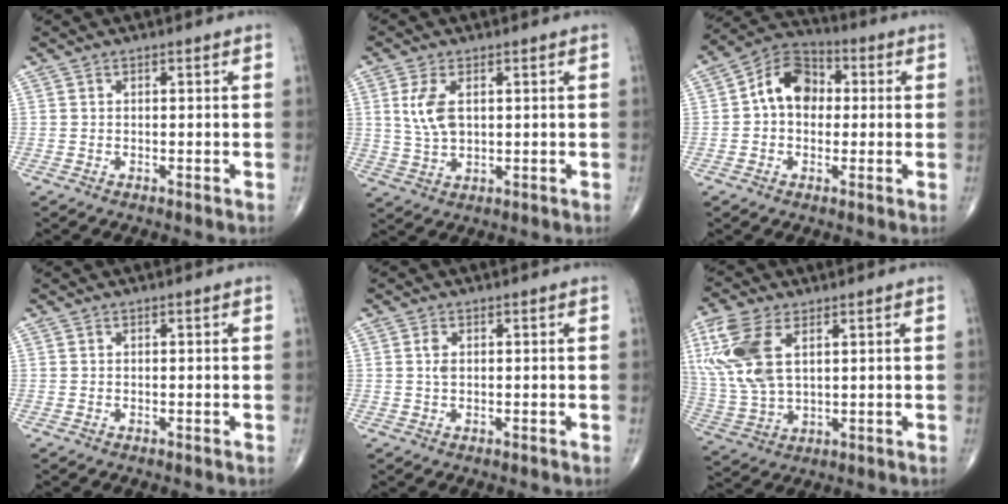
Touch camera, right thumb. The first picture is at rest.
{"total": 6.4, "force": [1.6, 3.3, 5.2], "torque": [-0.110, -0.005, 0.038]}
{"total": 10.5, "force": [1.0, 7.8, 7.0], "torque": [-0.092, 0.030, 0.001]}
{"total": 0.0}
{"total": 1.7, "force": [0.3, 0.9, 1.4], "torque": [-0.031, 0.001, 0.007]}
{"total": 14.5, "force": [4.9, 7.8, 11.2], "torque": [-0.262, -0.007, 0.105]}